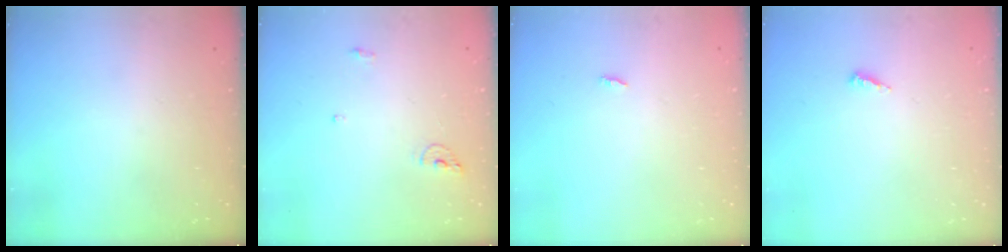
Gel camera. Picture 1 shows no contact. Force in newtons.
{"total": 6.3, "press": 6.3, "slide": 0.3}
{"total": 1.8, "press": 1.8, "slide": 0.2}
{"total": 3.9, "press": 3.9, "slide": 0.2}